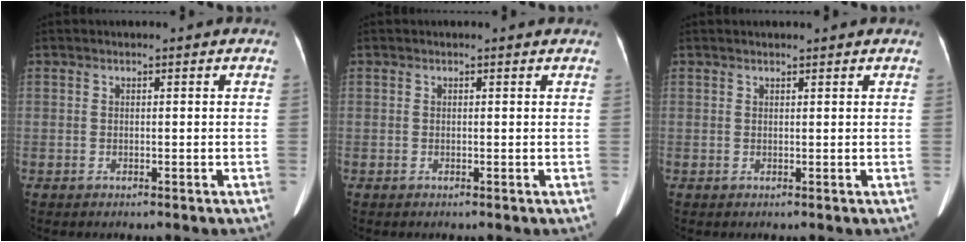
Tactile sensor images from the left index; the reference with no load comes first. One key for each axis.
{"total": 0.7, "fx": 0.7, "fy": 0.0, "fz": 0.0, "tx": -0.011, "ty": -0.006, "tz": 0.003}
{"total": 2.2, "fx": 2.0, "fy": 0.2, "fz": 1.0, "tx": -0.014, "ty": 0.017, "tz": 0.029}